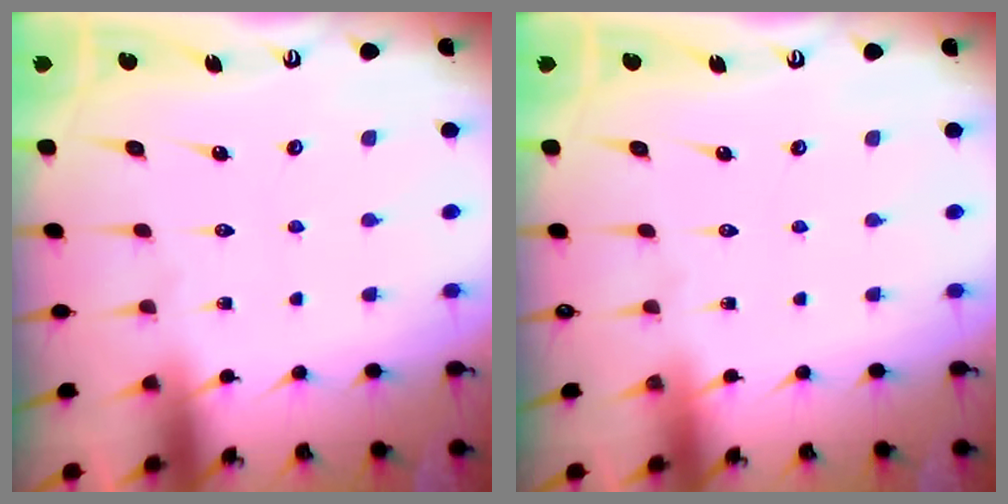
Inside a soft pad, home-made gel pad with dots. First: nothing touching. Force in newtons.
{"total": 0.0}